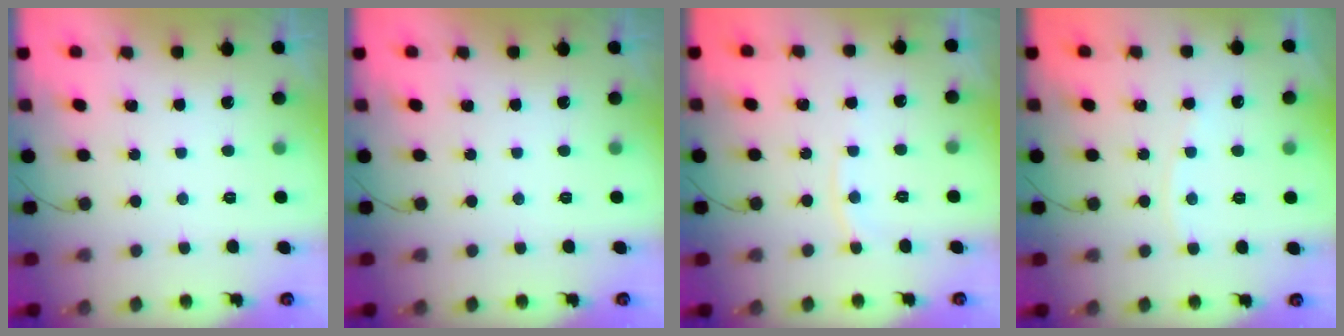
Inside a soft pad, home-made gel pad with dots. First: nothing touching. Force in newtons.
{"total": 0.0}
{"total": 4.7, "press": 4.6, "slide": 0.5}
{"total": 2.0, "press": 2.0, "slide": 0.4}